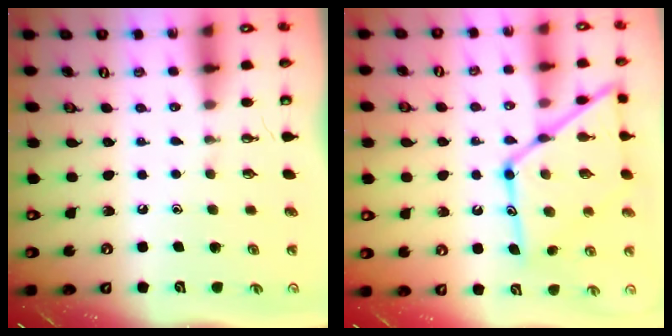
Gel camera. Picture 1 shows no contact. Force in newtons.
{"total": 18.7, "press": 18.6, "slide": 1.5}